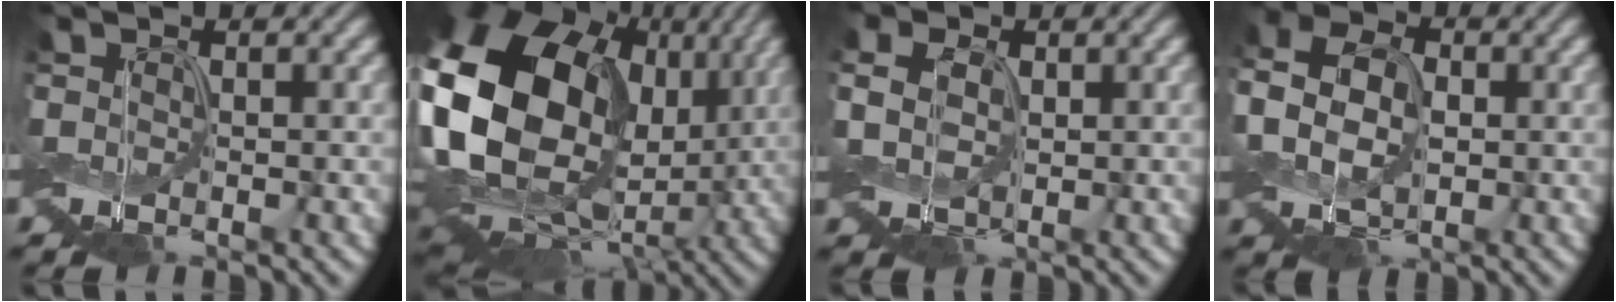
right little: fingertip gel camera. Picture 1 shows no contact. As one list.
[{"total": 19.7, "force": [1.0, 14.9, 12.8], "torque": [-0.286, -0.003, 0.038]}, {"total": 3.0, "force": [0.1, 2.3, 1.9], "torque": [-0.058, 0.006, 0.001]}, {"total": 7.3, "force": [-0.6, 5.3, 4.9], "torque": [-0.111, 0.012, -0.025]}]